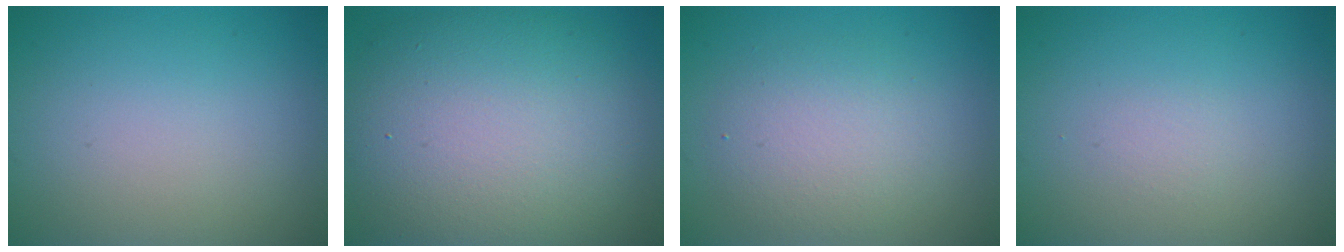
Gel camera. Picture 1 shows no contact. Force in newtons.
{"total": 12.3, "press": 12.3, "slide": 0.7}
{"total": 3.7, "press": 3.7, "slide": 0.2}
{"total": 0.0}